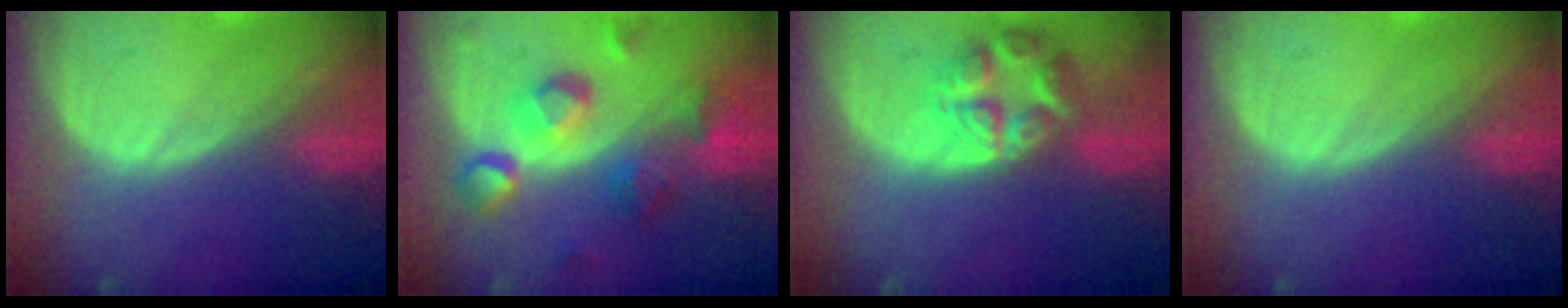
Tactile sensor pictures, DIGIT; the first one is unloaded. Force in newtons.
{"total": 9.2, "press": 8.3, "slide": 4.0}
{"total": 7.7, "press": 6.8, "slide": 3.6}
{"total": 0.0}